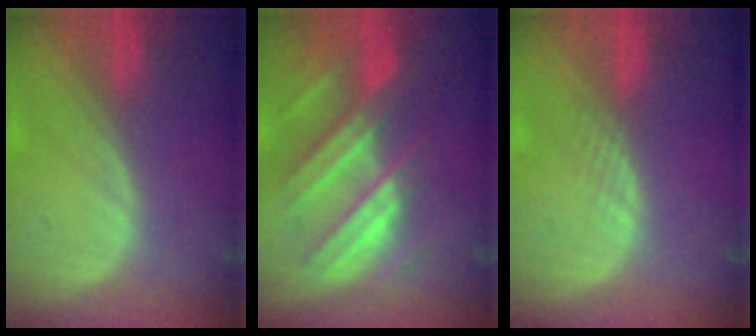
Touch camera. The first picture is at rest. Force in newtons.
{"total": 10.4, "press": 9.1, "slide": 4.9}
{"total": 1.3, "press": 1.2, "slide": 0.1}